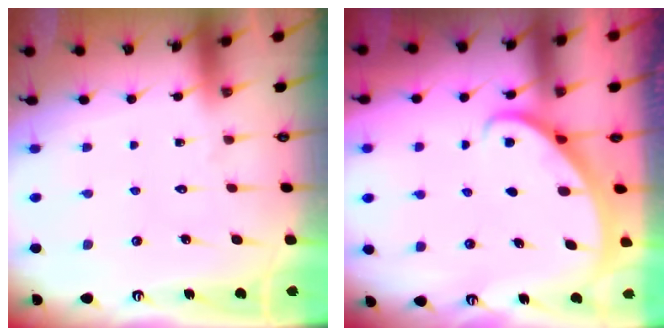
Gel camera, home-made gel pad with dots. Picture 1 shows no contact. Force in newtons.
{"total": 2.0, "press": 2.0, "slide": 0.2}